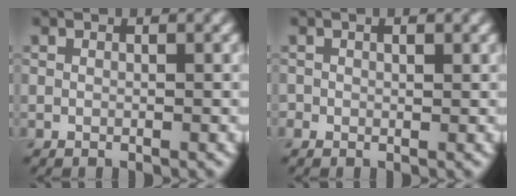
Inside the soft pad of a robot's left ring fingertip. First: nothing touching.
{"total": 0.7, "force": [0.2, 0.4, 0.6], "torque": [-0.008, 0.000, 0.003]}